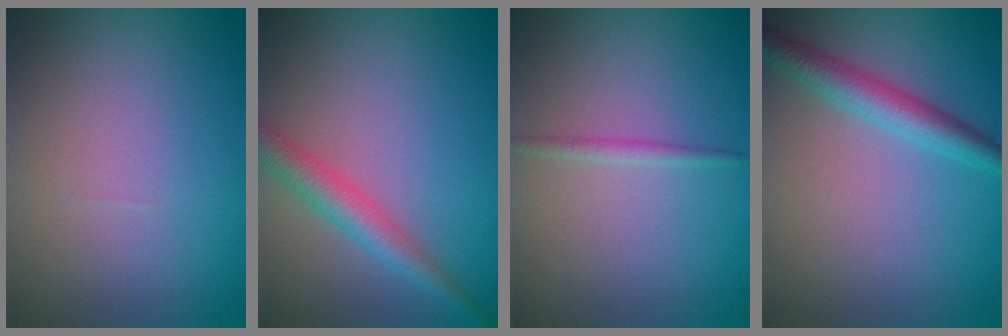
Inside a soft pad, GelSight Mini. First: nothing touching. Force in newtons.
{"total": 3.2, "press": 3.2, "slide": 0.1}
{"total": 1.0, "press": 1.0, "slide": 0.0}
{"total": 3.6, "press": 3.6, "slide": 0.1}